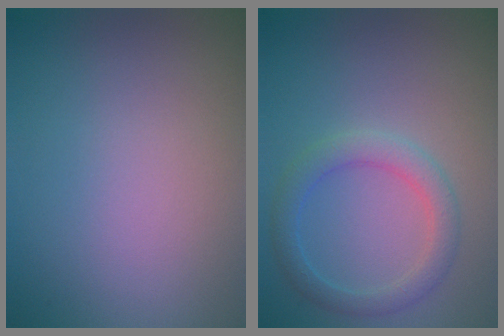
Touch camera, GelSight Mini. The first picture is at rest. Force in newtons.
{"total": 2.7, "press": 2.7, "slide": 0.1}